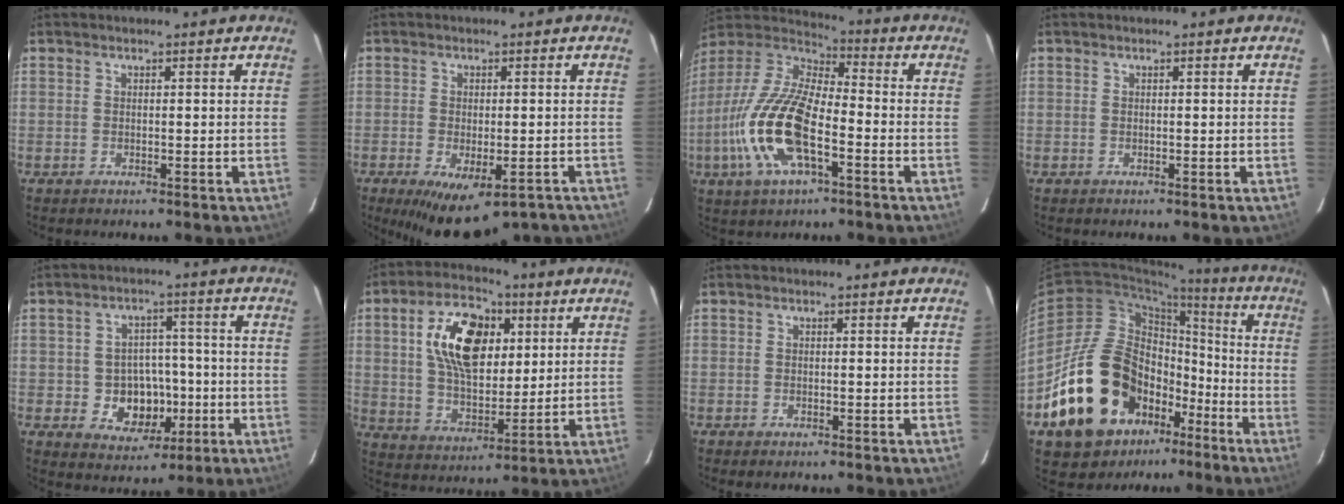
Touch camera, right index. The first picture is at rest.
{"total": 13.6, "force": [-9.2, 5.8, 8.3], "torque": [-0.159, -0.038, -0.126]}
{"total": 18.7, "force": [-6.3, 7.1, 16.2], "torque": [-0.340, -0.015, -0.128]}
{"total": 0.0}
{"total": 9.2, "force": [-2.3, 7.8, 4.4], "torque": [-0.091, 0.014, -0.017]}
{"total": 16.1, "force": [4.8, 9.5, 12.1], "torque": [-0.218, 0.020, 0.088]}
{"total": 0.8, "force": [-0.6, 0.3, 0.3], "torque": [-0.007, -0.002, -0.013]}
{"total": 22.3, "force": [-10.8, 14.5, 13.1], "torque": [-0.261, 0.011, -0.164]}